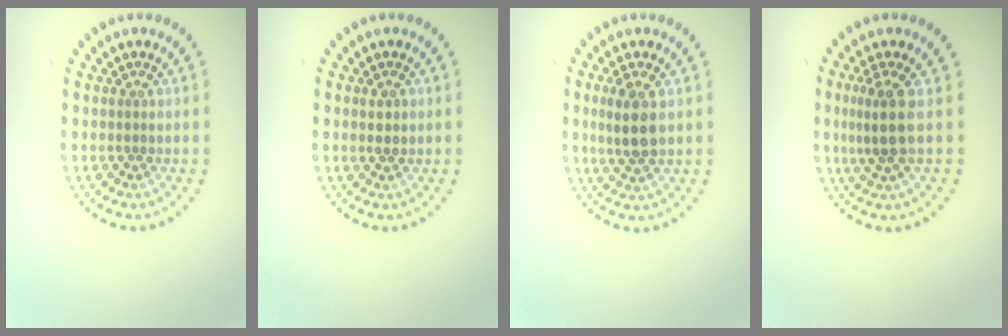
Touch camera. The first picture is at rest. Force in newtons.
{"total": 1.0, "press": 1.0, "slide": 0.2}
{"total": 3.4, "press": 3.3, "slide": 0.9}
{"total": 2.8, "press": 2.1, "slide": 1.8}